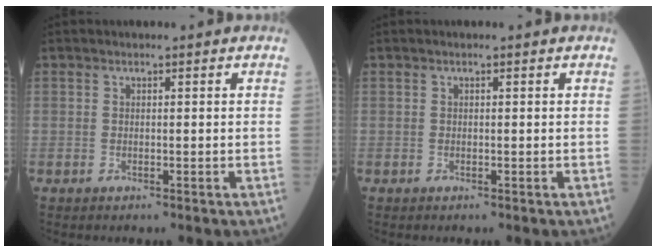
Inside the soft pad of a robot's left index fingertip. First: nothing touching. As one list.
[{"total": 0.0}]